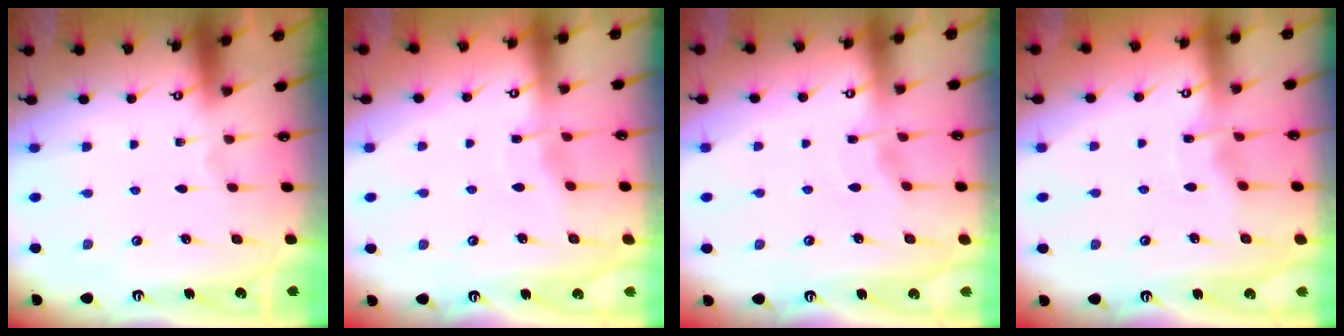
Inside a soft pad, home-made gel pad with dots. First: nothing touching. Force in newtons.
{"total": 4.3, "press": 4.3, "slide": 0.4}
{"total": 3.1, "press": 3.0, "slide": 0.5}
{"total": 3.9, "press": 3.9, "slide": 0.6}